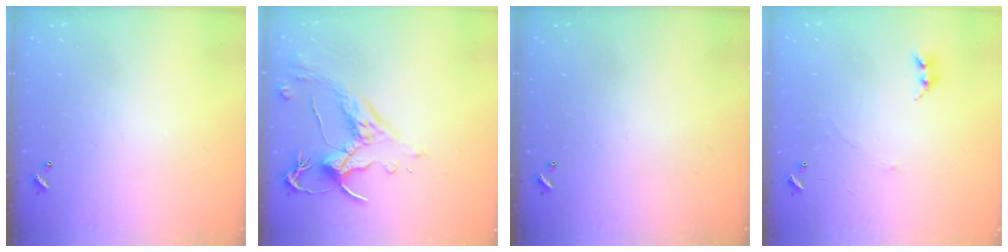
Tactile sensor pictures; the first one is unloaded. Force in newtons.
{"total": 2.5, "press": 2.2, "slide": 1.3}
{"total": 0.0}
{"total": 0.9, "press": 0.8, "slide": 0.5}